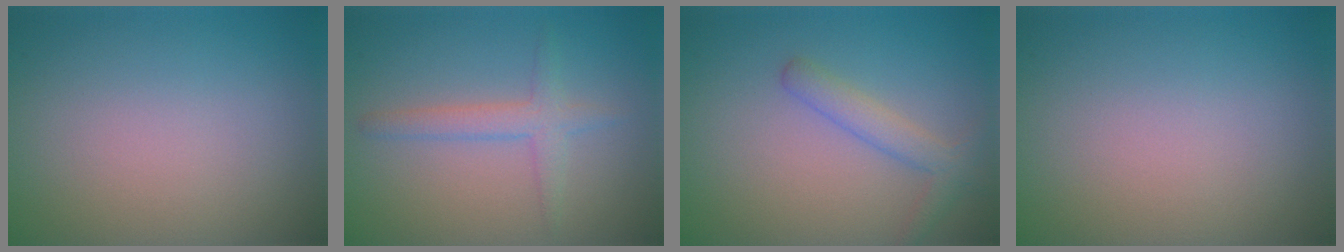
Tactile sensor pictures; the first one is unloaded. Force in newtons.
{"total": 2.3, "press": 2.3, "slide": 0.1}
{"total": 2.4, "press": 2.4, "slide": 0.1}
{"total": 0.0}